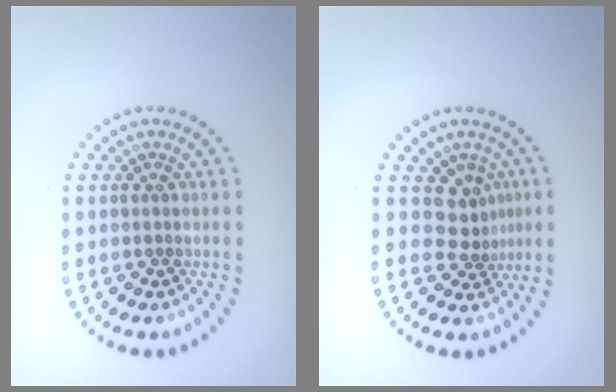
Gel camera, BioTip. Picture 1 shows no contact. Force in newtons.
{"total": 2.7, "press": 1.9, "slide": 2.0}